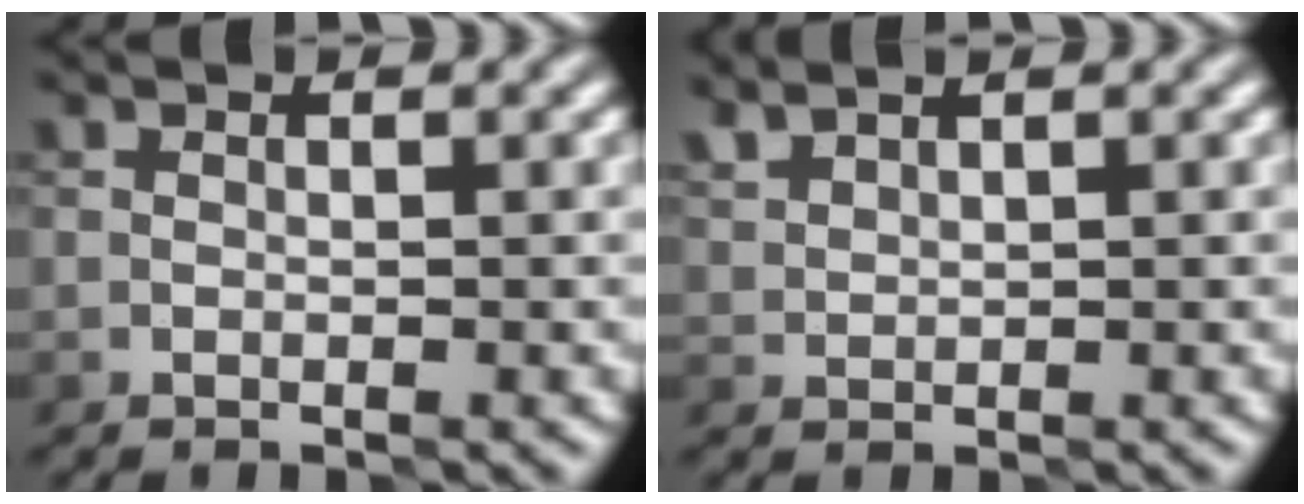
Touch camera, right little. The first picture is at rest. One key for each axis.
{"total": 1.4, "fx": 1.3, "fy": 0.3, "fz": 0.2, "tx": -0.010, "ty": 0.004, "tz": 0.035}